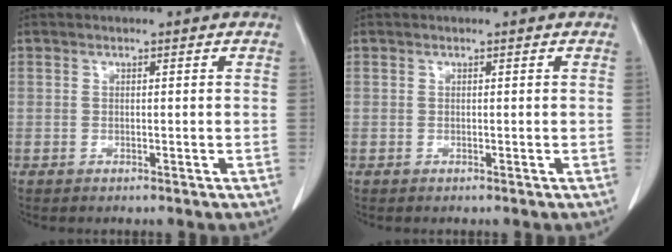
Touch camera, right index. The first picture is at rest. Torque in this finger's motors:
{"motor_torque": [0.11, 0.03, 0.03, -0.01]}